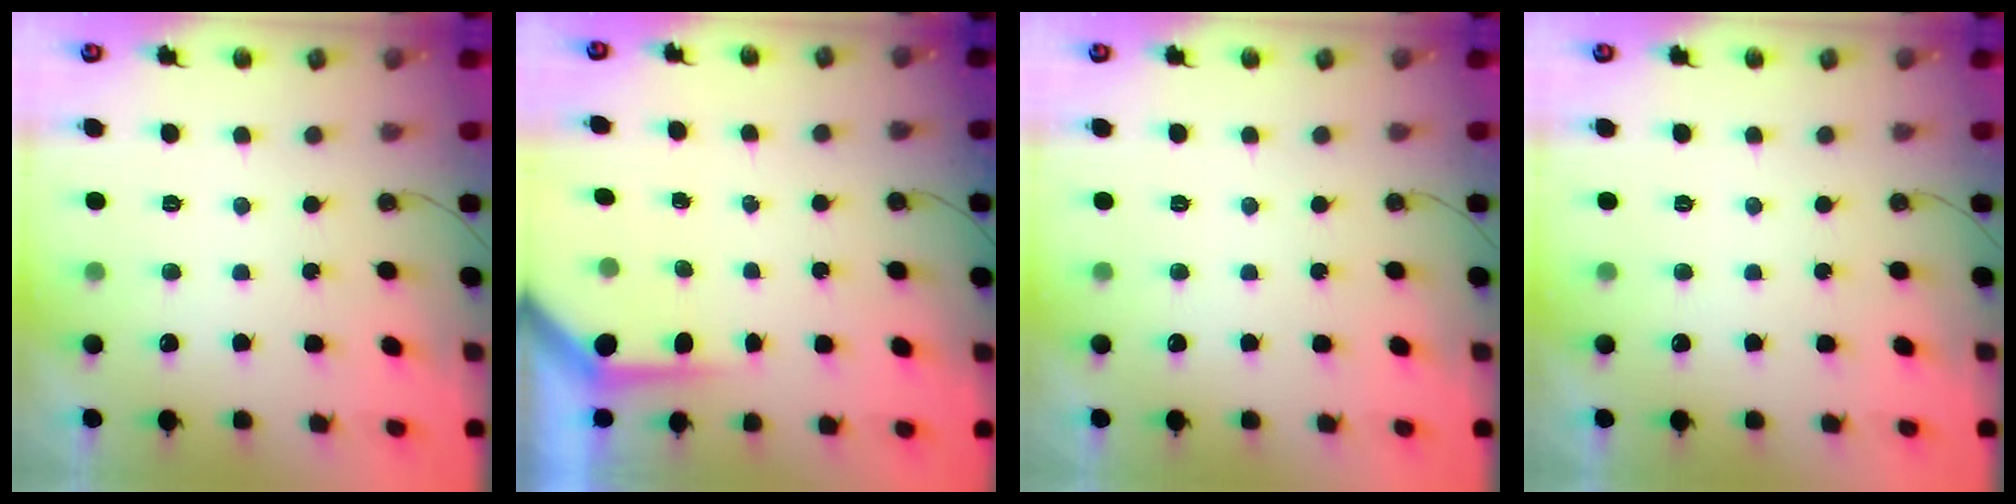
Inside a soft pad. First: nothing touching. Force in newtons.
{"total": 3.8, "press": 3.8, "slide": 0.4}
{"total": 0.0}
{"total": 0.0}